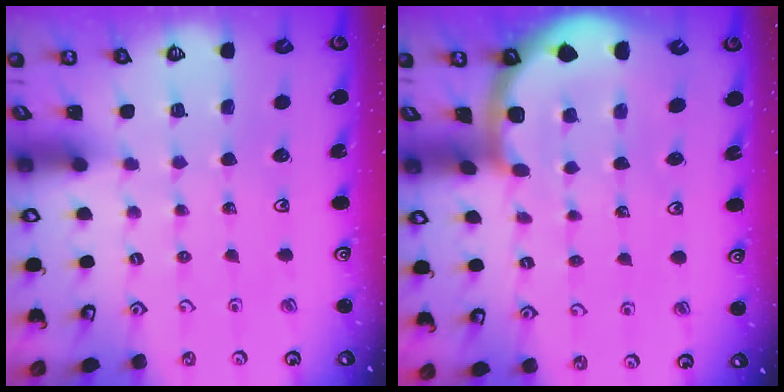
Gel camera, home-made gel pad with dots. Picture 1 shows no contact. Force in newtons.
{"total": 4.0, "press": 4.0, "slide": 0.6}